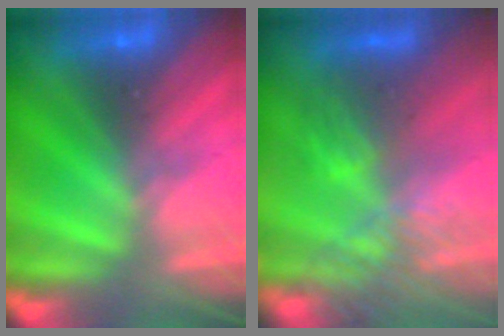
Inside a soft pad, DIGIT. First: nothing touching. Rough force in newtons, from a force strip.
{"total": 3.6}